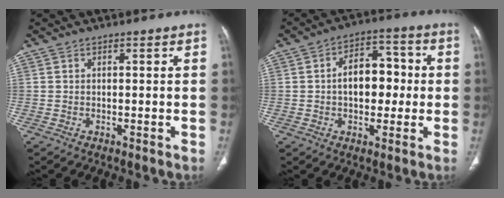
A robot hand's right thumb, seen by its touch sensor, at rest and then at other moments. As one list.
[{"total": 10.7, "force": [0.1, 7.0, 8.1], "torque": [-0.090, 0.031, -0.002]}]